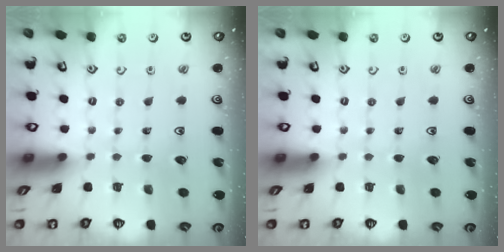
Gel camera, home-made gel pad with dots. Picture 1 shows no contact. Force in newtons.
{"total": 0.0}